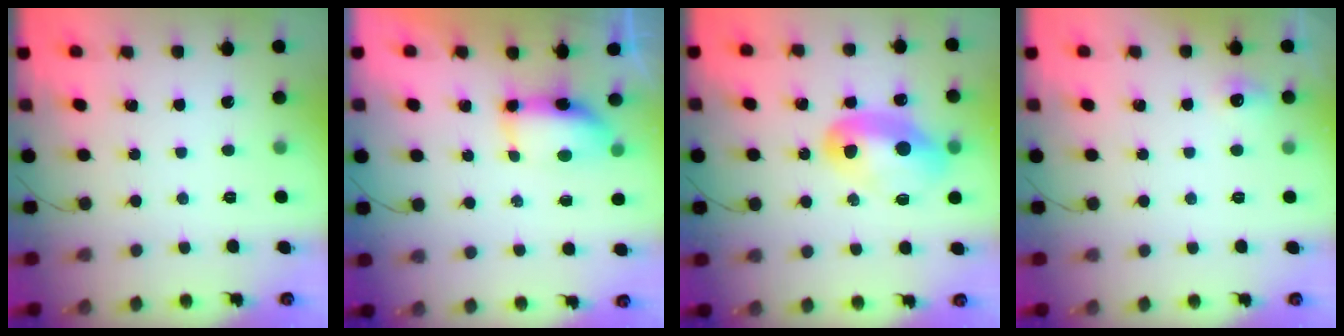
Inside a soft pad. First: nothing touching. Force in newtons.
{"total": 7.5, "press": 7.2, "slide": 2.1}
{"total": 11.9, "press": 11.9, "slide": 0.7}
{"total": 12.6, "press": 5.2, "slide": 11.4}